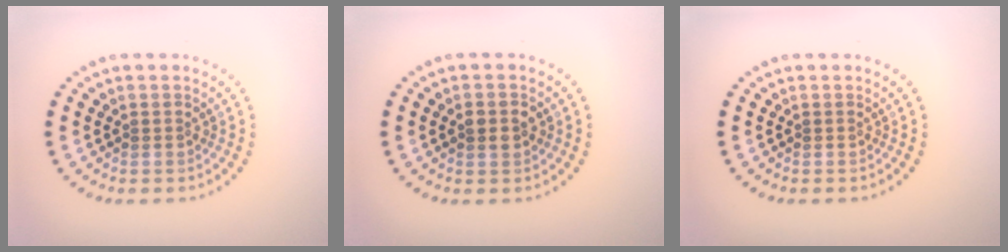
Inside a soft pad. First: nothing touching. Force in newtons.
{"total": 2.2, "press": 2.2, "slide": 0.0}
{"total": 0.0}